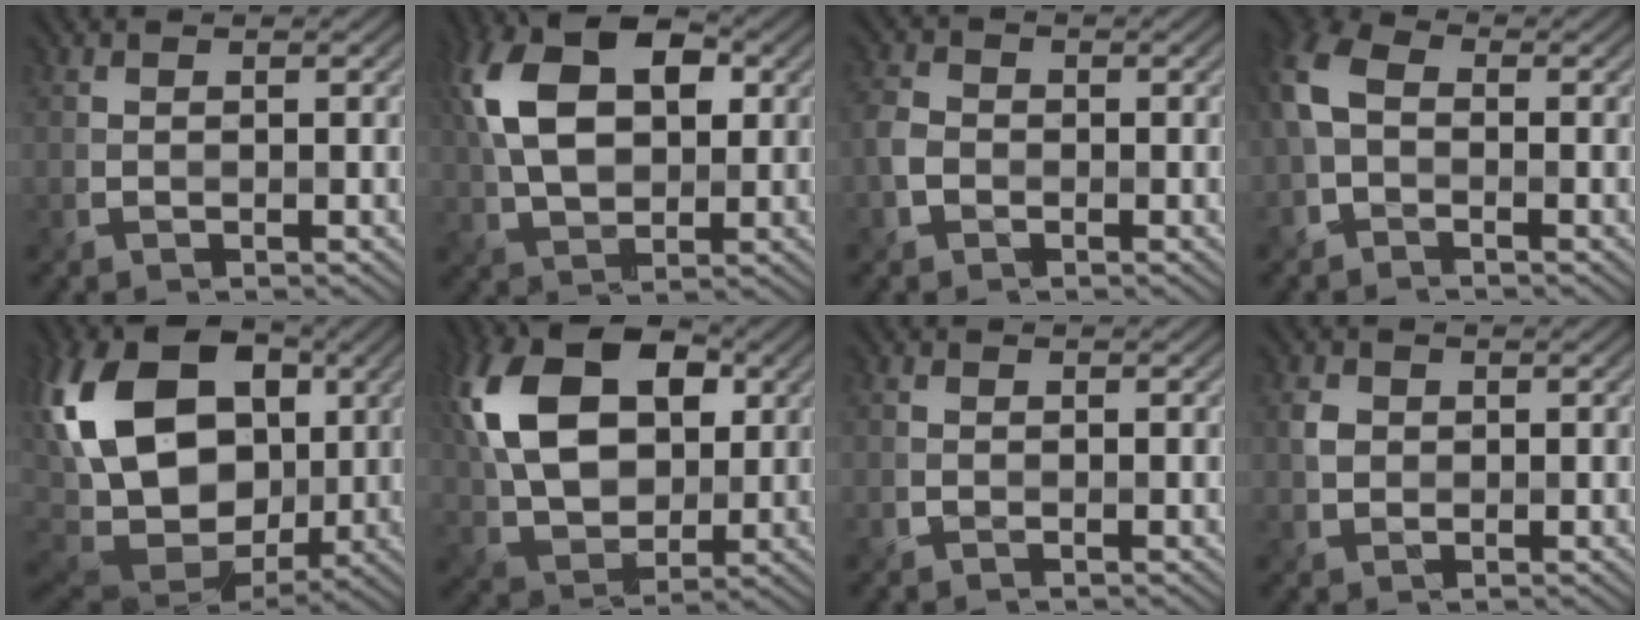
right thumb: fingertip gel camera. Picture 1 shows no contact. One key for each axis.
{"total": 12.8, "fx": 3.1, "fy": 8.0, "fz": 9.5, "tx": -0.211, "ty": 0.021, "tz": 0.046}
{"total": 2.8, "fx": -1.0, "fy": 2.3, "fz": 1.2, "tx": -0.031, "ty": 0.000, "tz": -0.029}
{"total": 5.6, "fx": -0.7, "fy": 3.9, "fz": 4.0, "tx": -0.109, "ty": 0.010, "tz": -0.031}
{"total": 19.7, "fx": 2.4, "fy": 13.6, "fz": 14.1, "tx": -0.308, "ty": 0.003, "tz": 0.044}
{"total": 15.6, "fx": 3.8, "fy": 10.4, "fz": 10.9, "tx": -0.246, "ty": 0.025, "tz": 0.065}
{"total": 0.6, "fx": -0.2, "fy": 0.5, "fz": 0.3, "tx": -0.003, "ty": -0.002, "tz": -0.005}
{"total": 1.8, "fx": 0.2, "fy": 1.7, "fz": 0.7, "tx": -0.016, "ty": -0.002, "tz": -0.002}